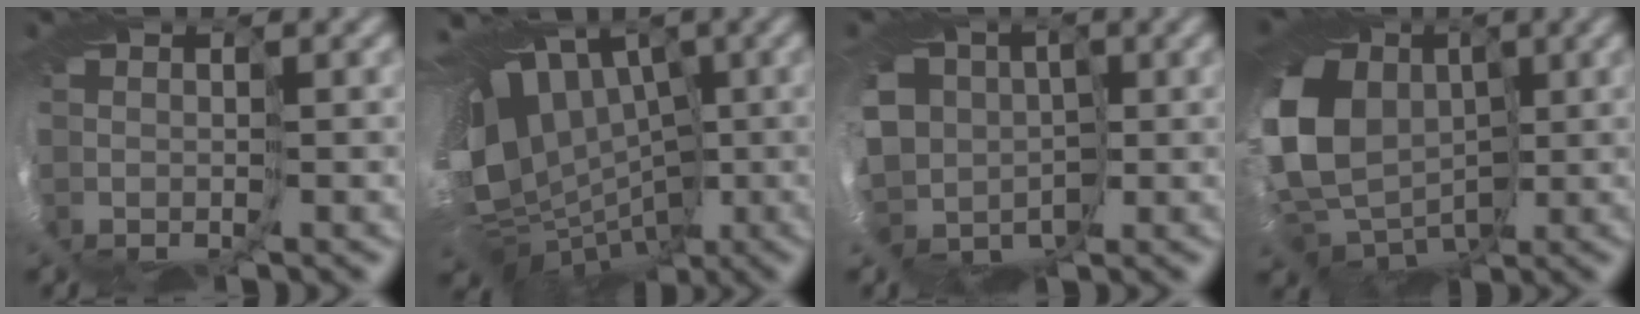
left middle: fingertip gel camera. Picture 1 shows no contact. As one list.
[{"total": 13.3, "force": [0.9, 10.2, 8.4], "torque": [-0.139, -0.003, 0.031]}, {"total": 9.9, "force": [-0.8, 8.7, 4.6], "torque": [-0.095, -0.011, -0.032]}, {"total": 15.8, "force": [0.6, 13.0, 9.1], "torque": [-0.192, -0.011, -0.001]}]